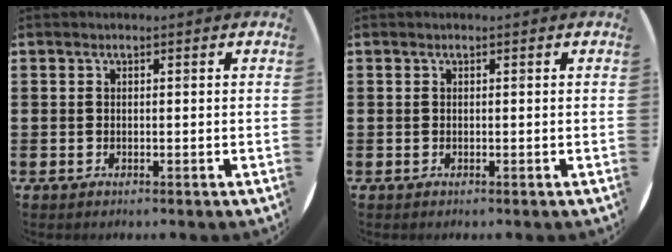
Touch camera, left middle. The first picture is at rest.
{"total": 0.0}